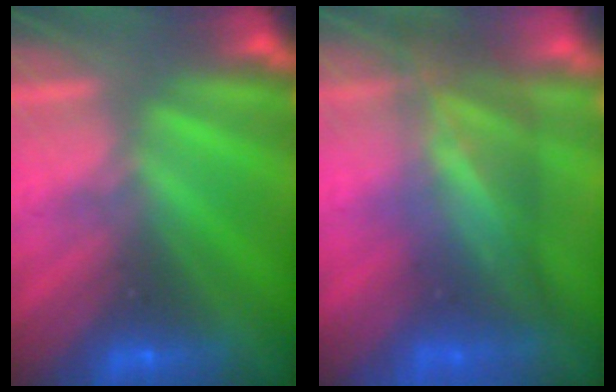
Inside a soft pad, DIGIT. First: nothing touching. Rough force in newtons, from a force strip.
{"total": 7.4}